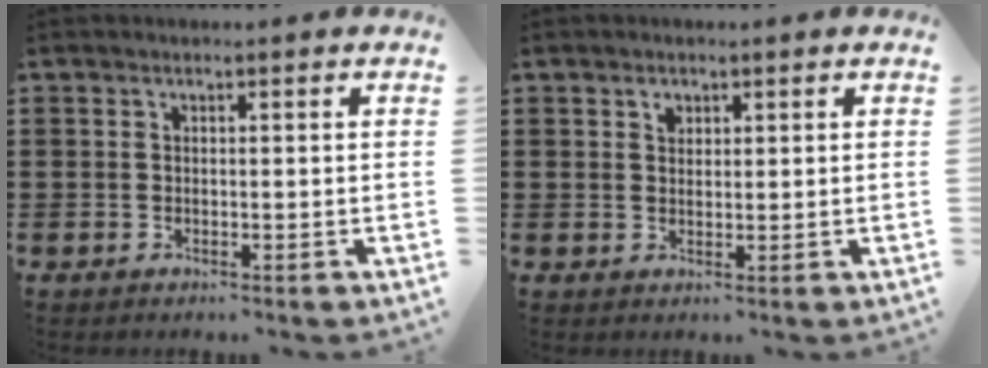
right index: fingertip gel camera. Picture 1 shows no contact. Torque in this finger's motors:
{"motor_torque": [0.03, -0.03, 0.00, 0.01]}